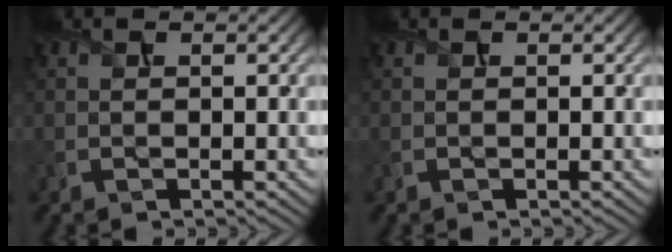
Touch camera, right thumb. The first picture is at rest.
{"total": 0.0}